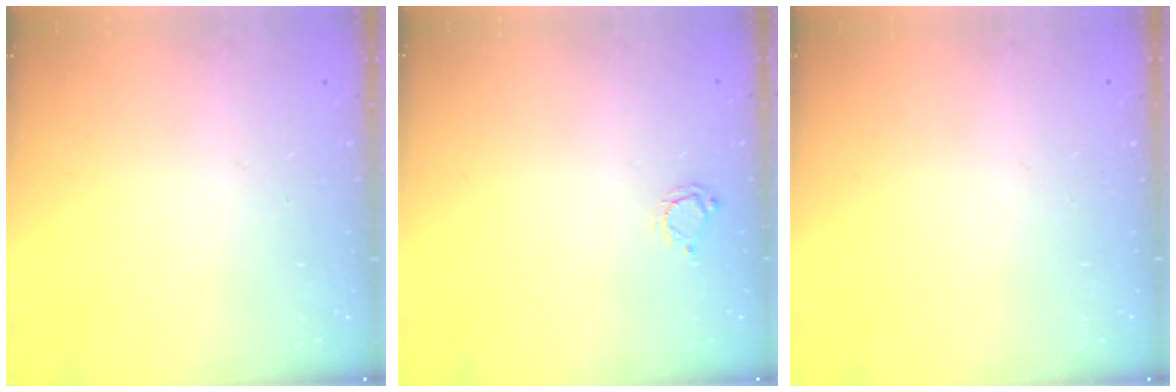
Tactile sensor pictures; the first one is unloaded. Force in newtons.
{"total": 3.7, "press": 3.7, "slide": 0.3}
{"total": 0.0}